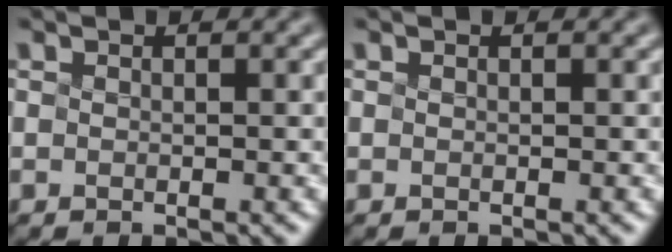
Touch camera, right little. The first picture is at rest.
{"total": 0.0}